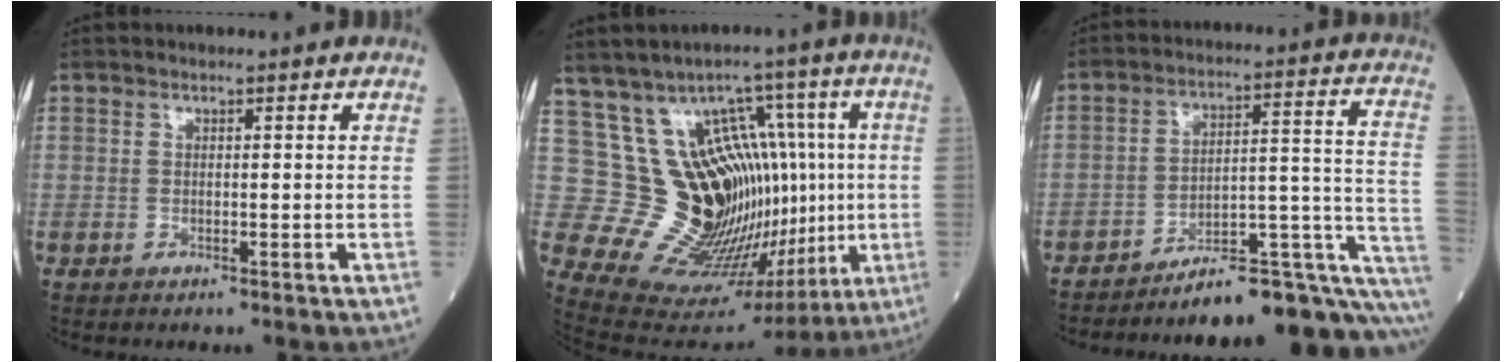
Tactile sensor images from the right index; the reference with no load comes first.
{"total": 18.4, "force": [1.8, 11.1, 14.5], "torque": [-0.213, 0.048, 0.065]}
{"total": 18.6, "force": [-15.5, 1.8, 10.0], "torque": [-0.070, 0.050, -0.218]}